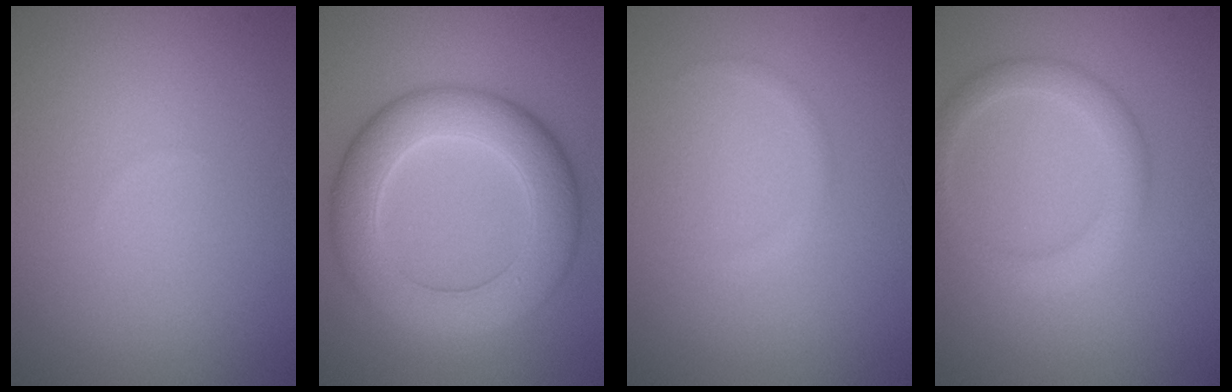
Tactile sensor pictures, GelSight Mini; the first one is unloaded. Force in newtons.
{"total": 7.8, "press": 7.8, "slide": 0.2}
{"total": 0.7, "press": 0.7, "slide": 0.1}
{"total": 3.0, "press": 3.0, "slide": 0.0}